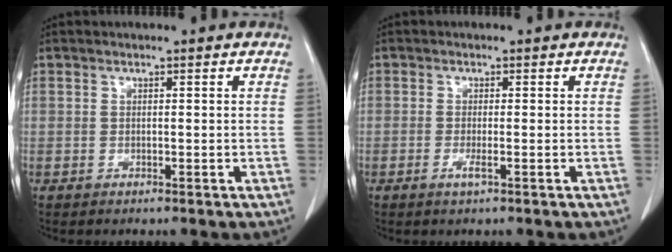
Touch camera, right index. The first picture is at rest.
{"total": 1.4, "force": [-0.5, 0.0, 1.3], "torque": [-0.021, -0.001, -0.008]}